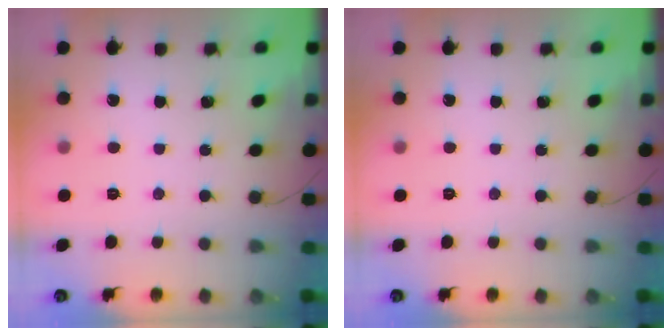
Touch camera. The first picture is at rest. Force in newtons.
{"total": 0.0}